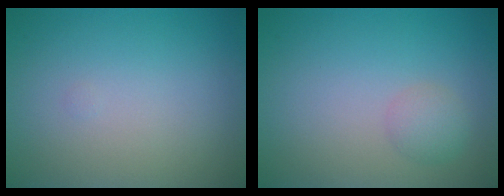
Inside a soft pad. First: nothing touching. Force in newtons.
{"total": 1.6, "press": 1.6, "slide": 0.1}